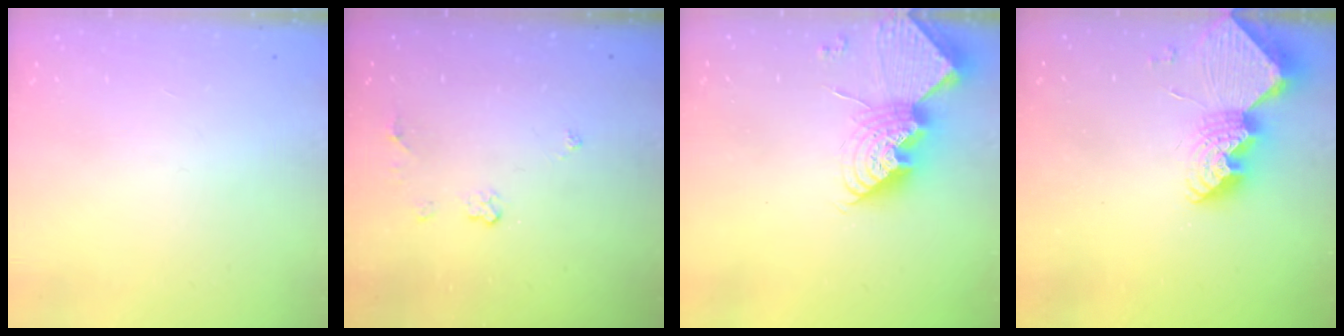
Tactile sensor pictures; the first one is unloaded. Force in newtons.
{"total": 3.7, "press": 3.7, "slide": 0.5}
{"total": 15.8, "press": 15.7, "slide": 1.0}
{"total": 11.4, "press": 11.4, "slide": 0.9}